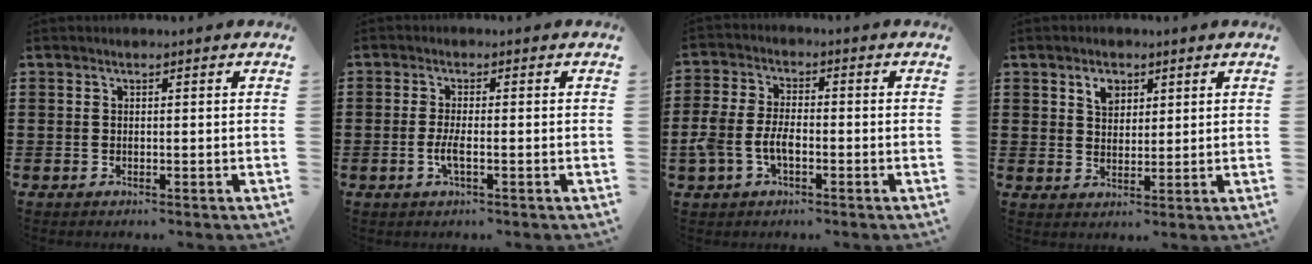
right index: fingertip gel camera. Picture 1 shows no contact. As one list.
[{"total": 2.8, "force": [-0.8, 0.5, 2.6], "torque": [-0.060, -0.006, -0.020]}, {"total": 5.5, "force": [-1.8, 3.1, 4.2], "torque": [-0.108, -0.002, -0.041]}, {"total": 3.2, "force": [1.9, 2.1, 1.5], "torque": [-0.029, 0.003, 0.032]}]